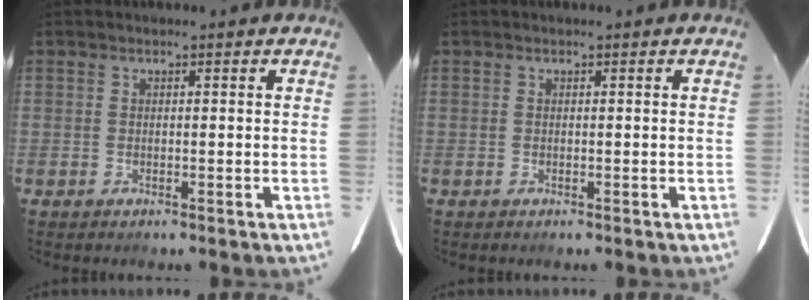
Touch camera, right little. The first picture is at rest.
{"total": 0.0}